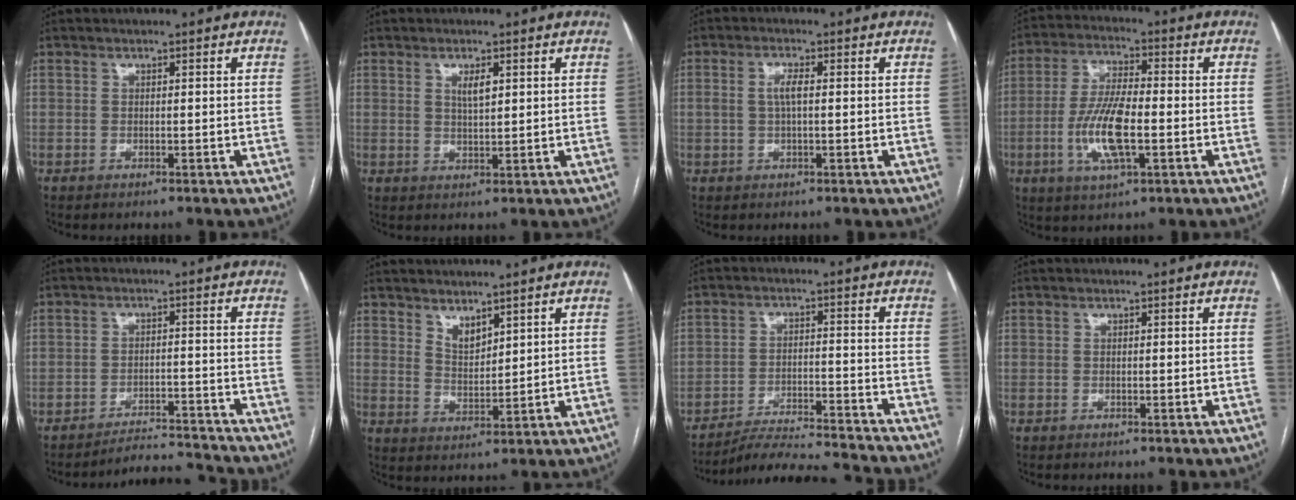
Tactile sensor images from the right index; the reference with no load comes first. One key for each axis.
{"total": 2.6, "fx": 1.1, "fy": 0.7, "fz": 2.2, "tx": -0.041, "ty": -0.002, "tz": 0.021}
{"total": 2.5, "fx": 0.2, "fy": 0.6, "fz": 2.5, "tx": -0.051, "ty": 0.005, "tz": 0.005}
{"total": 10.4, "fx": -2.6, "fy": 2.4, "fz": 9.8, "tx": -0.204, "ty": -0.004, "tz": -0.046}
{"total": 7.0, "fx": -7.0, "fy": -0.8, "fz": -0.7, "tx": 0.008, "ty": 0.007, "tz": -0.111}
{"total": 3.7, "fx": 2.9, "fy": 1.4, "fz": 1.7, "tx": -0.032, "ty": -0.008, "tz": 0.063}
{"total": 13.6, "fx": -13.2, "fy": -1.2, "fz": 3.1, "tx": -0.037, "ty": -0.010, "tz": -0.201}
{"total": 0.0}